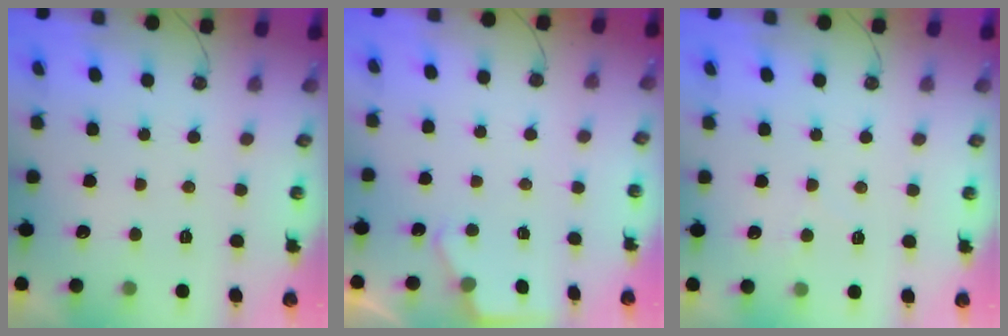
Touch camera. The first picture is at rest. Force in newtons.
{"total": 2.7, "press": 2.7, "slide": 0.4}
{"total": 4.8, "press": 4.7, "slide": 0.6}